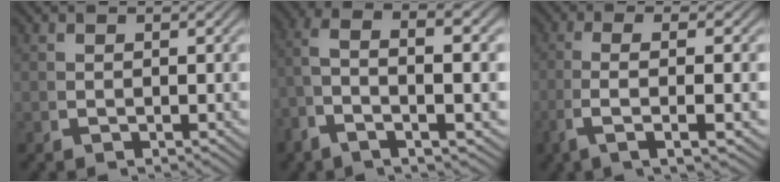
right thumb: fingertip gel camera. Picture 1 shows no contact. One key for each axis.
{"total": 6.8, "fx": 0.1, "fy": 2.4, "fz": 6.3, "tx": -0.149, "ty": -0.014, "tz": 0.008}
{"total": 5.8, "fx": -0.7, "fy": 1.3, "fz": 5.6, "tx": -0.124, "ty": -0.004, "tz": -0.005}